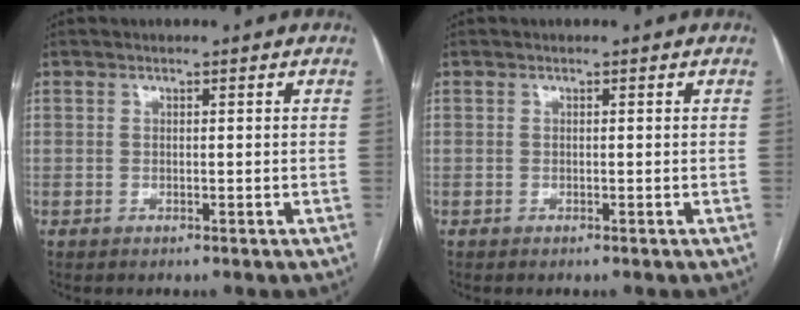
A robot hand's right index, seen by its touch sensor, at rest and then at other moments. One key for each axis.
{"total": 0.0}